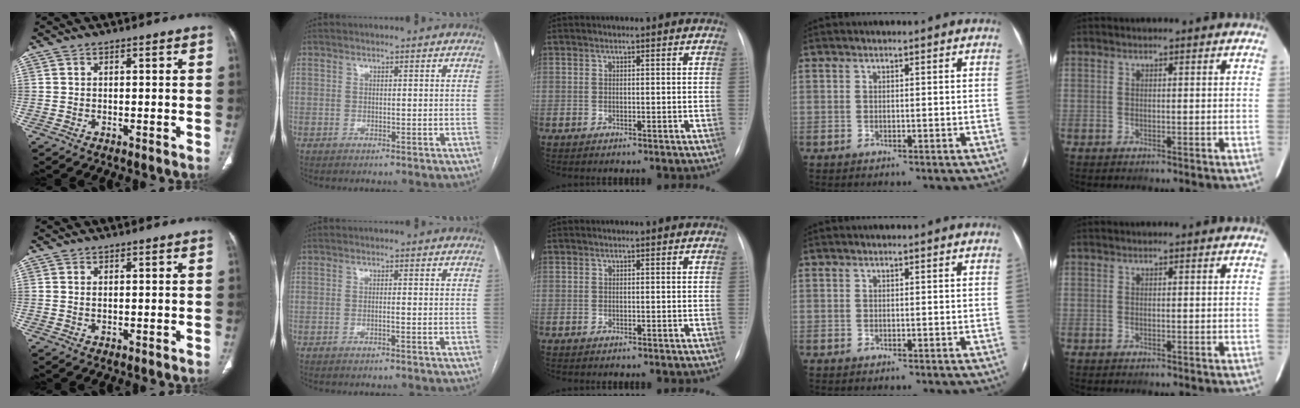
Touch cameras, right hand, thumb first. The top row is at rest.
{"thumb": {"total": 0.9, "force": [0.3, 0.4, 0.7], "torque": [-0.016, -0.001, 0.008]}, "index": {"total": 0.7, "force": [-0.3, -0.1, 0.6], "torque": [-0.008, 0.002, -0.005]}}